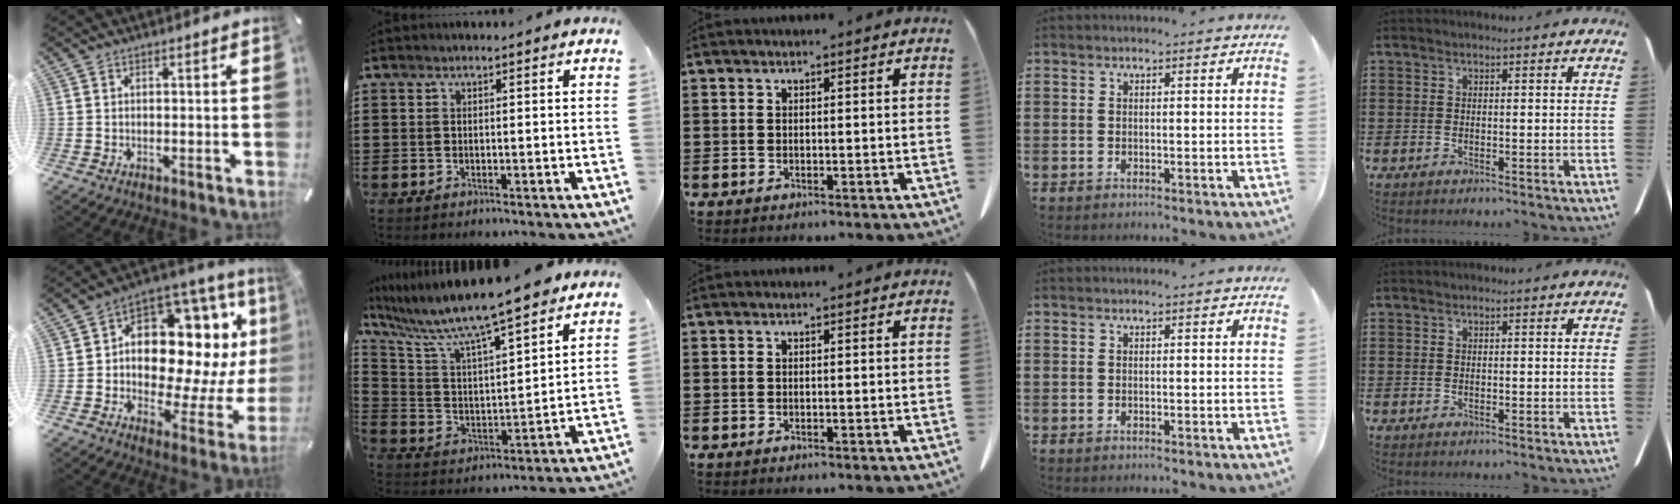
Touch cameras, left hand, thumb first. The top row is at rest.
{"thumb": {"total": 17.7, "force": [4.9, 11.7, 12.4], "torque": [-0.187, -0.048, 0.082]}, "index": {"total": 9.3, "force": [8.3, 0.0, 4.2], "torque": [-0.119, -0.058, 0.136]}}